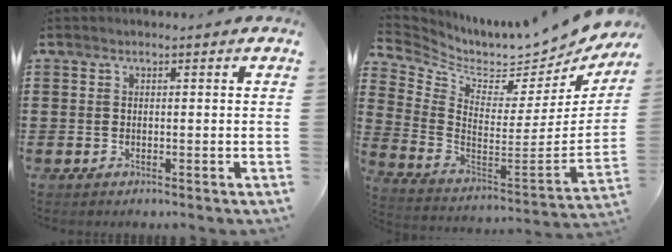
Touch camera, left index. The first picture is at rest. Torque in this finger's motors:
{"motor_torque": [0.80, -1.34, 0.23, 0.02]}